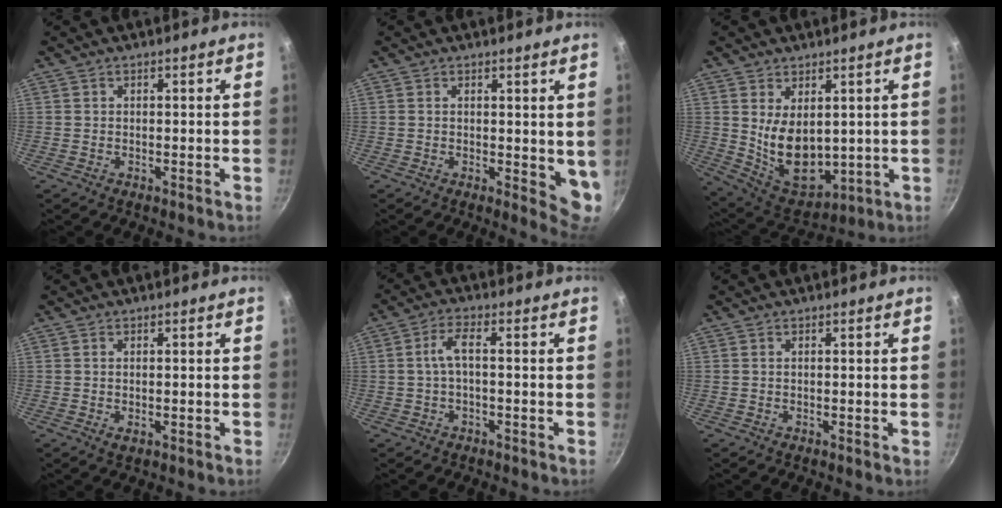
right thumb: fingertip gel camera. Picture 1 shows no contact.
{"total": 5.3, "force": [1.0, 2.4, 4.6], "torque": [-0.048, -0.016, 0.012]}
{"total": 12.2, "force": [1.9, 7.6, 9.3], "torque": [-0.131, -0.042, 0.065]}
{"total": 1.0, "force": [-0.2, 0.6, 0.8], "torque": [-0.015, -0.003, -0.001]}
{"total": 4.0, "force": [-0.6, 1.3, 3.7], "torque": [-0.082, 0.019, -0.013]}
{"total": 0.0}